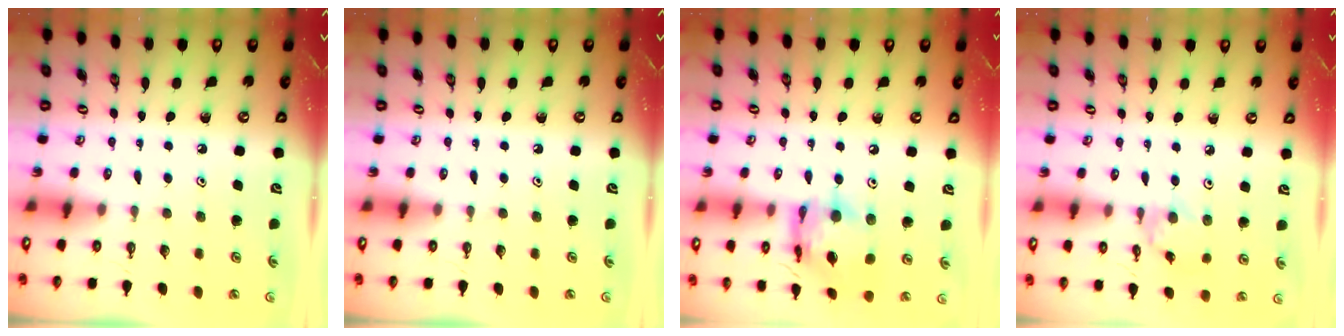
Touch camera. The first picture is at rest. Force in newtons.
{"total": 0.0}
{"total": 14.0, "press": 14.0, "slide": 1.4}
{"total": 2.1, "press": 2.1, "slide": 0.2}